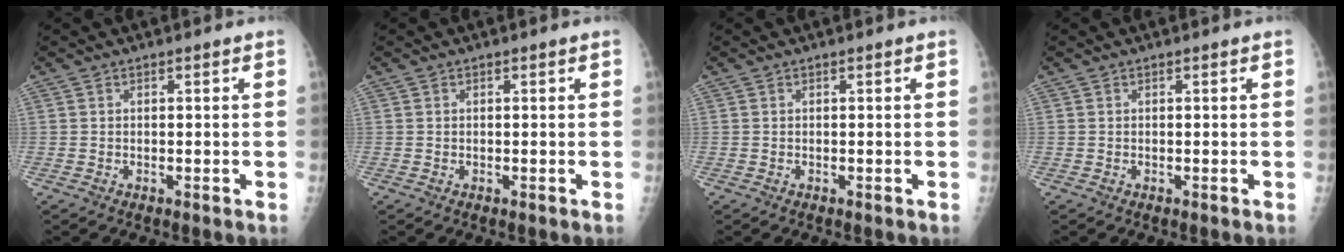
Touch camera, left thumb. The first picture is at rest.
{"total": 0.0}
{"total": 0.0}
{"total": 0.0}